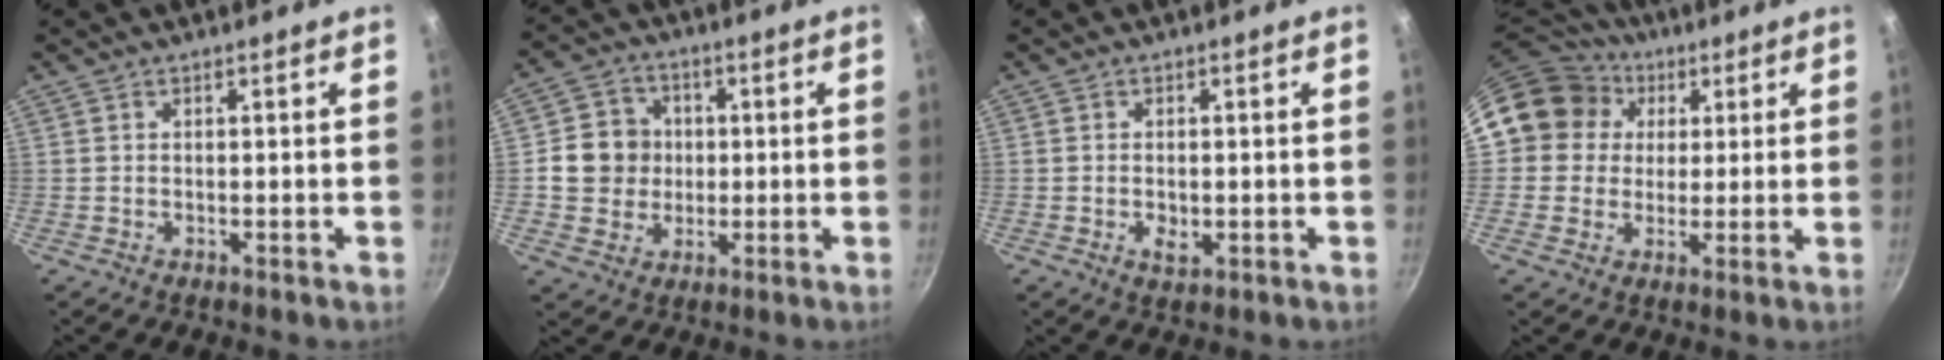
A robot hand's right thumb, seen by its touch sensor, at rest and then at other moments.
{"total": 9.2, "force": [0.3, 8.6, 3.3], "torque": [-0.023, 0.014, -0.003]}
{"total": 2.8, "force": [-0.6, 1.7, 2.2], "torque": [-0.037, -0.003, -0.008]}
{"total": 14.0, "force": [3.8, 12.6, 4.7], "torque": [-0.061, 0.018, 0.053]}